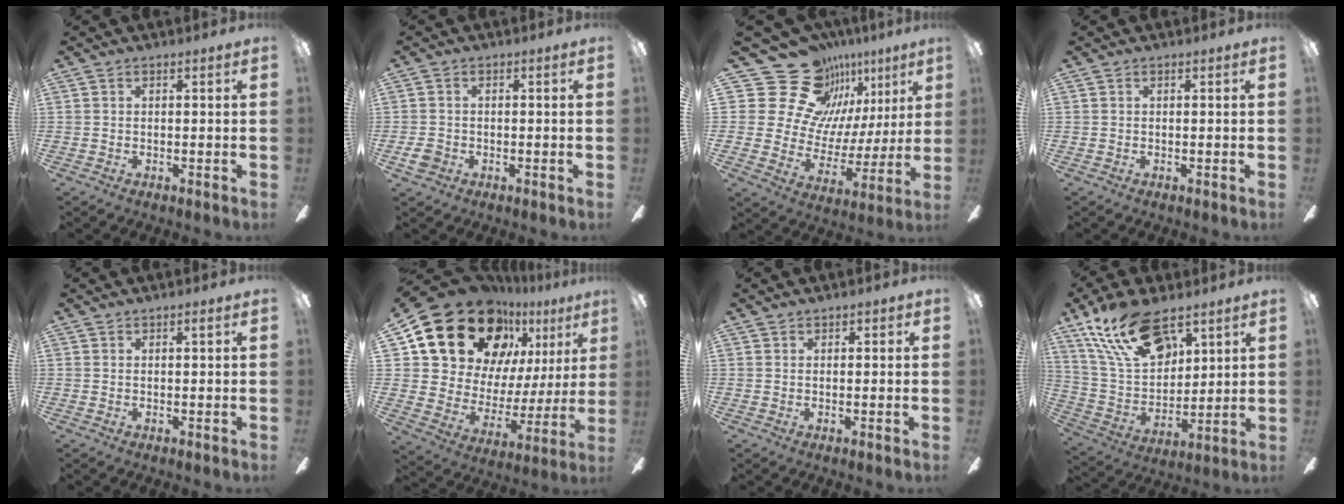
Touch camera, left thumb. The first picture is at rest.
{"total": 3.3, "force": [-1.2, 2.6, 1.6], "torque": [-0.038, 0.004, -0.025]}
{"total": 23.1, "force": [14.4, 15.8, 8.8], "torque": [-0.154, -0.096, 0.292]}
{"total": 0.0}
{"total": 1.0, "force": [0.8, 0.1, 0.5], "torque": [-0.010, 0.000, 0.015]}
{"total": 24.6, "force": [15.7, 15.2, 11.3], "torque": [-0.209, -0.100, 0.299]}
{"total": 1.1, "force": [0.8, 0.6, 0.2], "torque": [-0.003, 0.002, 0.016]}
{"total": 20.0, "force": [12.4, 10.3, 11.8], "torque": [-0.239, -0.051, 0.223]}